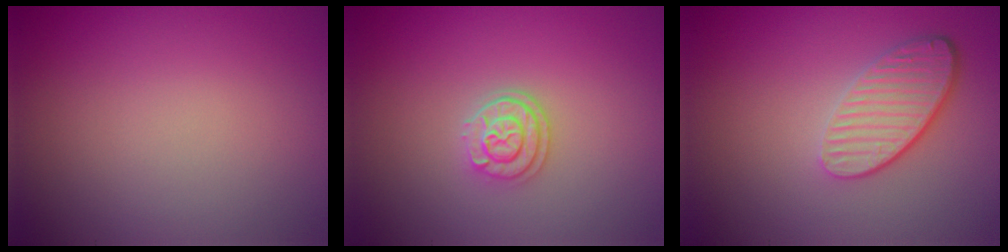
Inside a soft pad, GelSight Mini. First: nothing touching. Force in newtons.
{"total": 2.2, "press": 2.1, "slide": 0.9}
{"total": 3.6, "press": 2.8, "slide": 2.3}